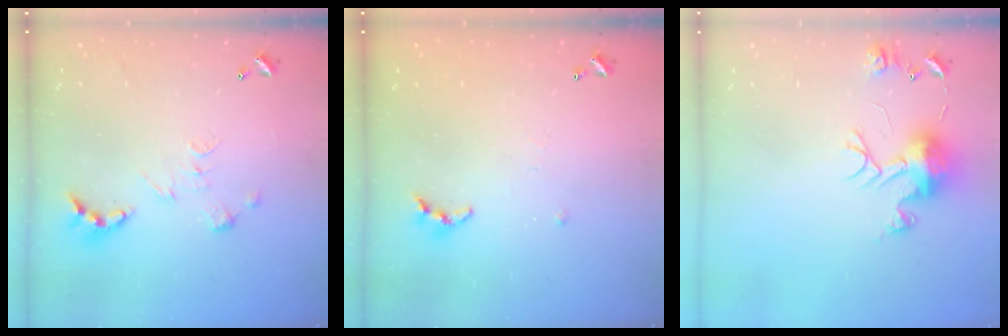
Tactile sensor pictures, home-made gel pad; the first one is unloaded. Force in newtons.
{"total": 4.0, "press": 3.9, "slide": 0.5}
{"total": 11.6, "press": 11.6, "slide": 1.1}